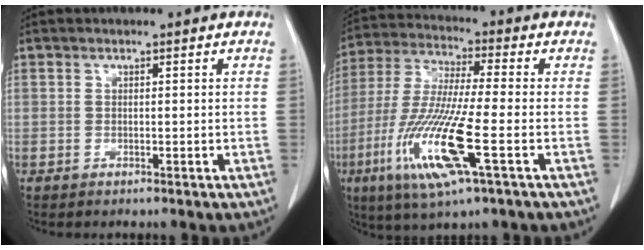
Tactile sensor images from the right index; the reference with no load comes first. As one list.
[{"total": 15.6, "force": [-5.4, 1.3, 14.6], "torque": [-0.310, -0.026, -0.102]}]